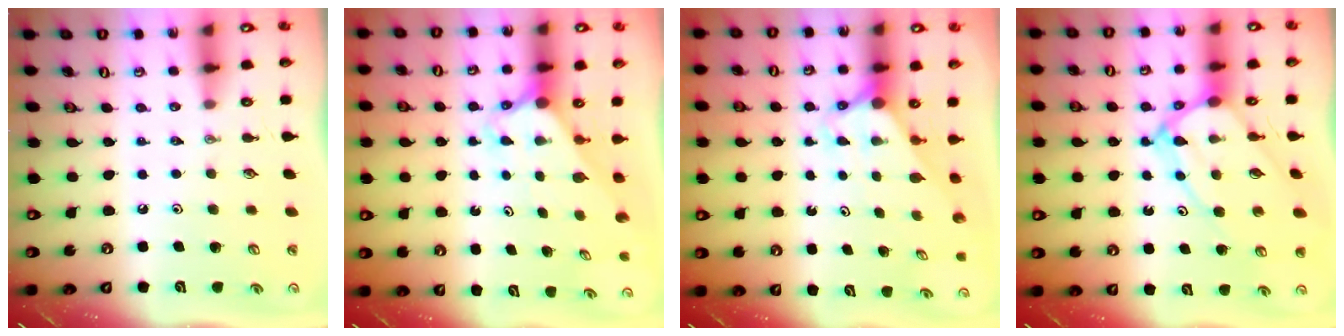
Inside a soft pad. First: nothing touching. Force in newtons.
{"total": 2.6, "press": 2.6, "slide": 0.2}
{"total": 2.9, "press": 2.9, "slide": 0.0}
{"total": 11.0, "press": 10.9, "slide": 1.1}